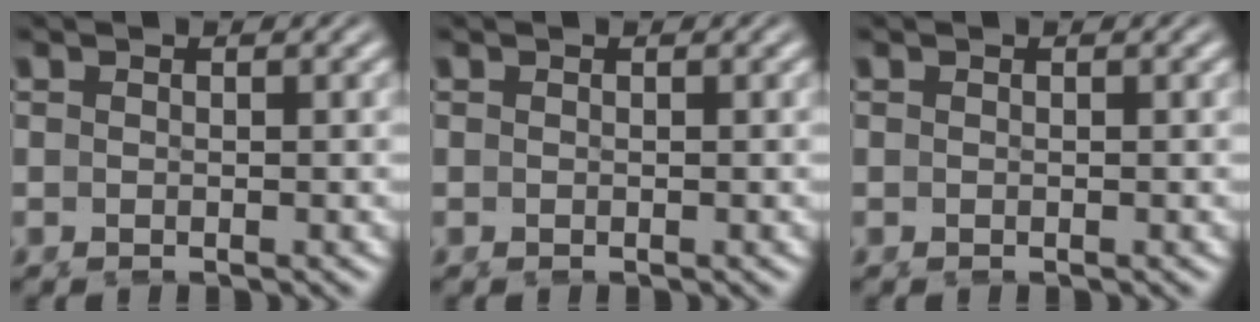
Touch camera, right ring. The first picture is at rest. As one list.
[{"total": 0.0}, {"total": 0.0}]